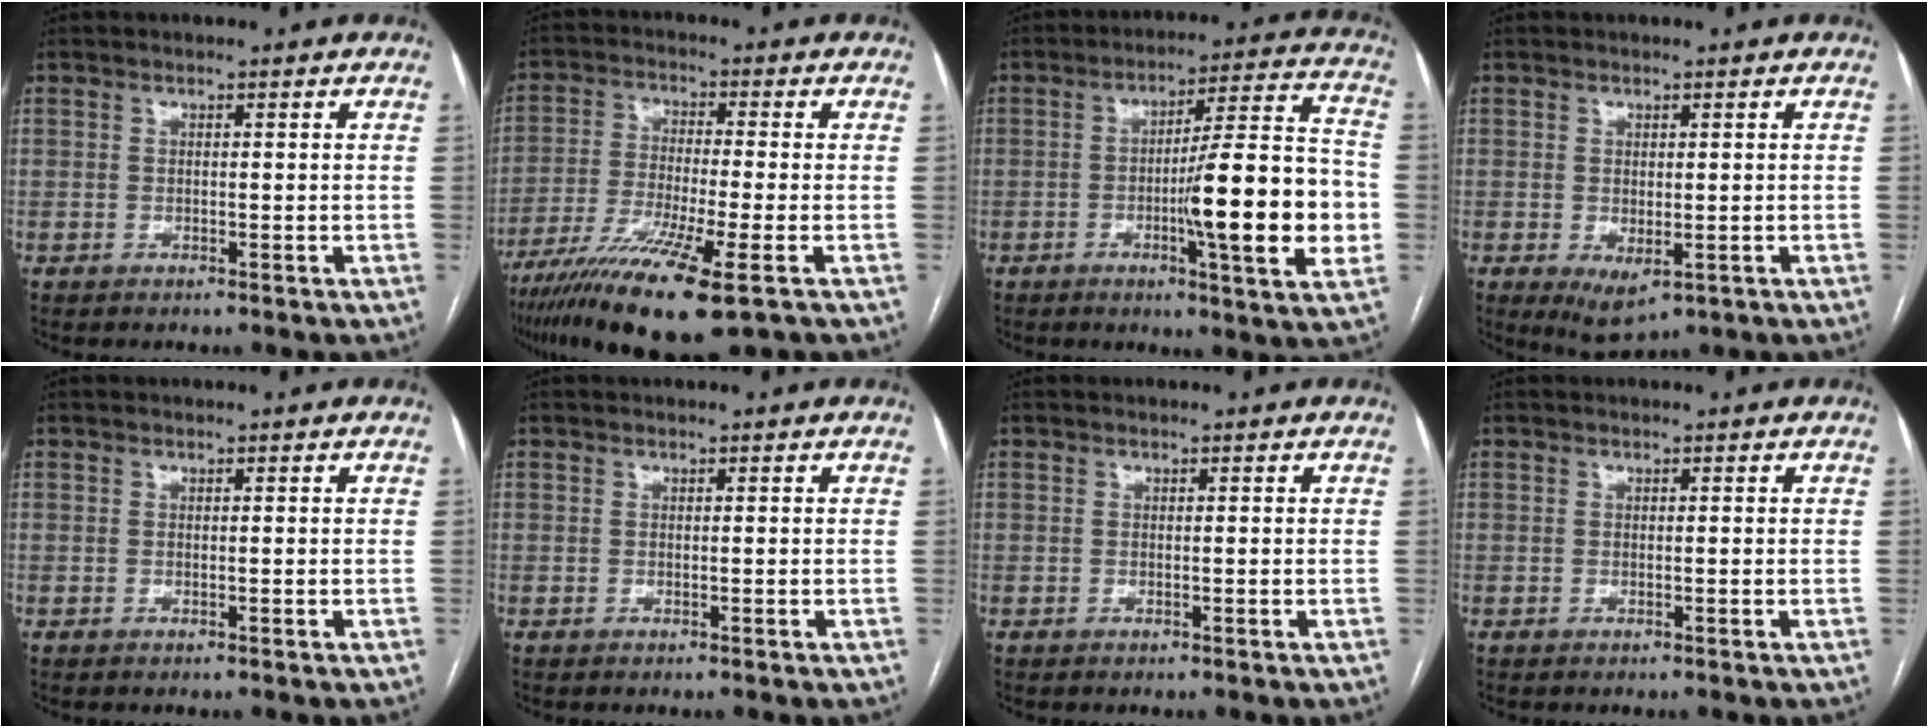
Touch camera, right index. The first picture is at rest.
{"total": 13.7, "force": [-8.3, 0.4, 10.9], "torque": [-0.214, -0.037, -0.147]}
{"total": 17.8, "force": [-3.5, 1.0, 17.4], "torque": [-0.246, 0.003, -0.051]}
{"total": 4.4, "force": [-1.5, 2.2, 3.5], "torque": [-0.053, -0.012, -0.006]}
{"total": 0.0}
{"total": 0.0}
{"total": 0.0}
{"total": 0.0}